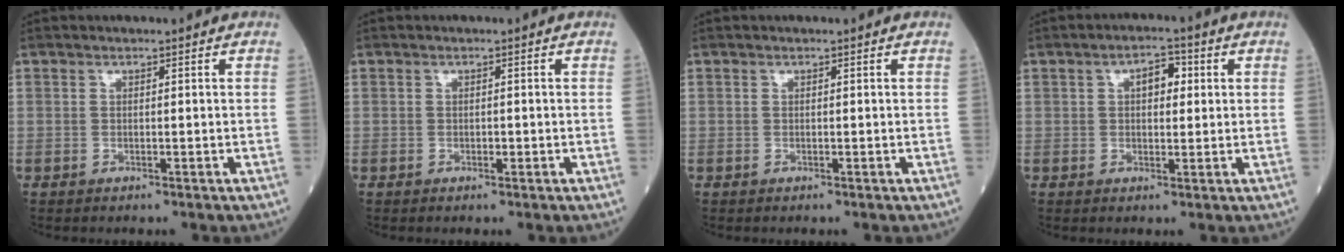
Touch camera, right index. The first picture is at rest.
{"total": 0.6, "force": [-0.3, 0.2, 0.5], "torque": [-0.008, 0.000, -0.004]}
{"total": 0.0}
{"total": 4.1, "force": [1.1, 2.1, 3.4], "torque": [-0.050, 0.013, 0.015]}